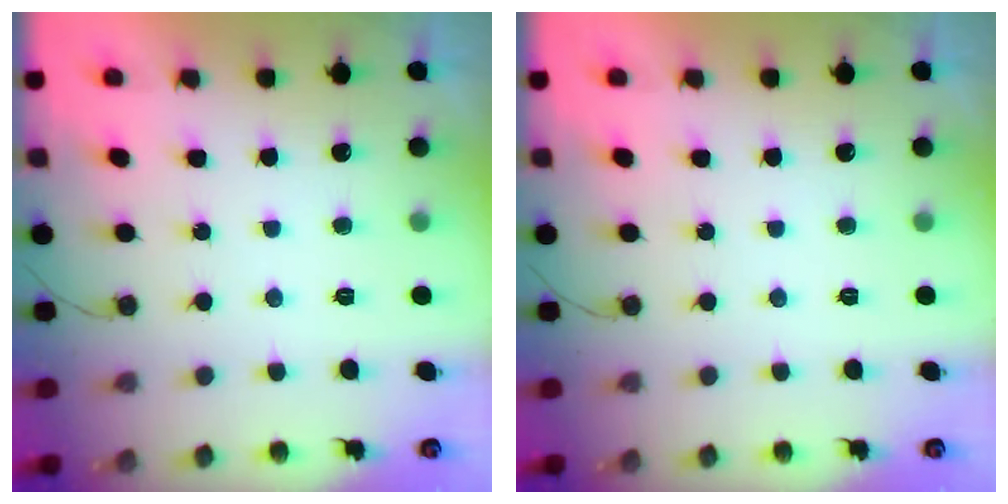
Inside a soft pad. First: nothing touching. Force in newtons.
{"total": 0.0}